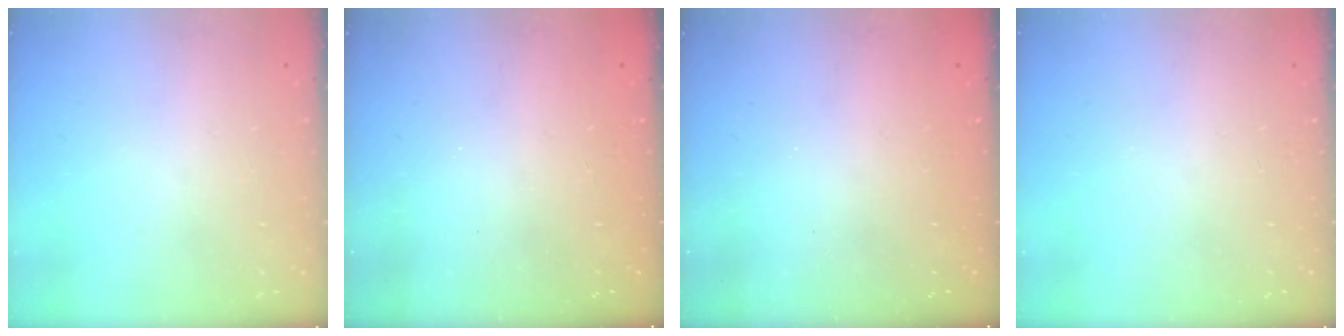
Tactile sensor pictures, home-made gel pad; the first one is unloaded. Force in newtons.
{"total": 2.4, "press": 2.3, "slide": 0.8}
{"total": 2.4, "press": 2.3, "slide": 0.7}
{"total": 0.0}